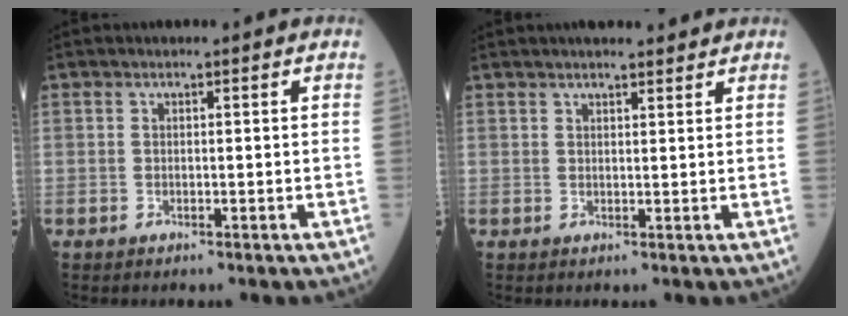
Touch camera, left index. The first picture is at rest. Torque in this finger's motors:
{"motor_torque": [0.58, -0.56, 0.18, 0.04]}